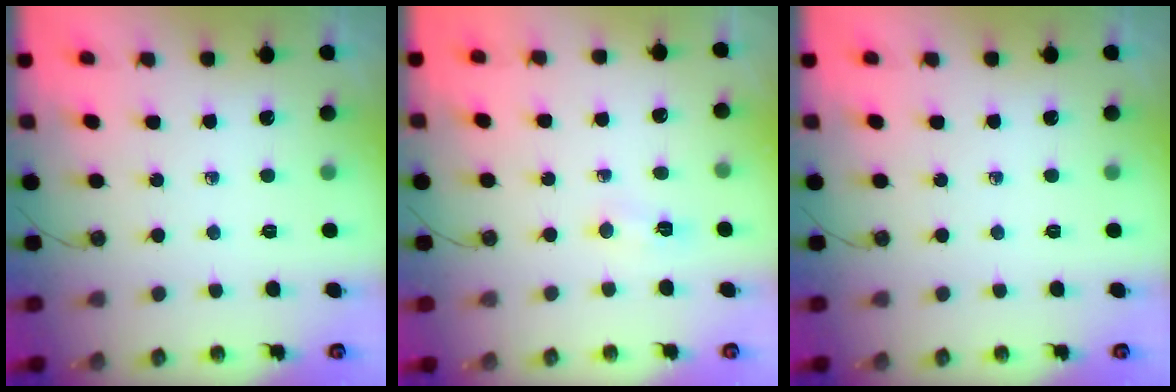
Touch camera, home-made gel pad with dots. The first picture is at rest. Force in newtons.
{"total": 4.1, "press": 3.7, "slide": 1.8}
{"total": 0.0}